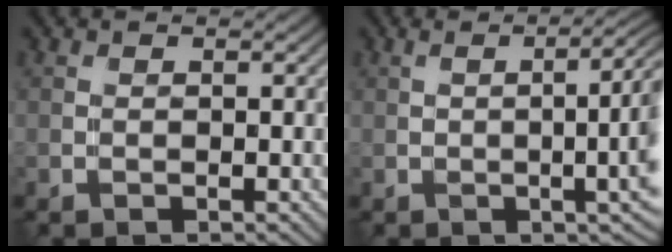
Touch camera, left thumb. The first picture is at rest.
{"total": 7.3, "force": [0.5, 1.6, 7.1], "torque": [-0.088, 0.001, 0.024]}